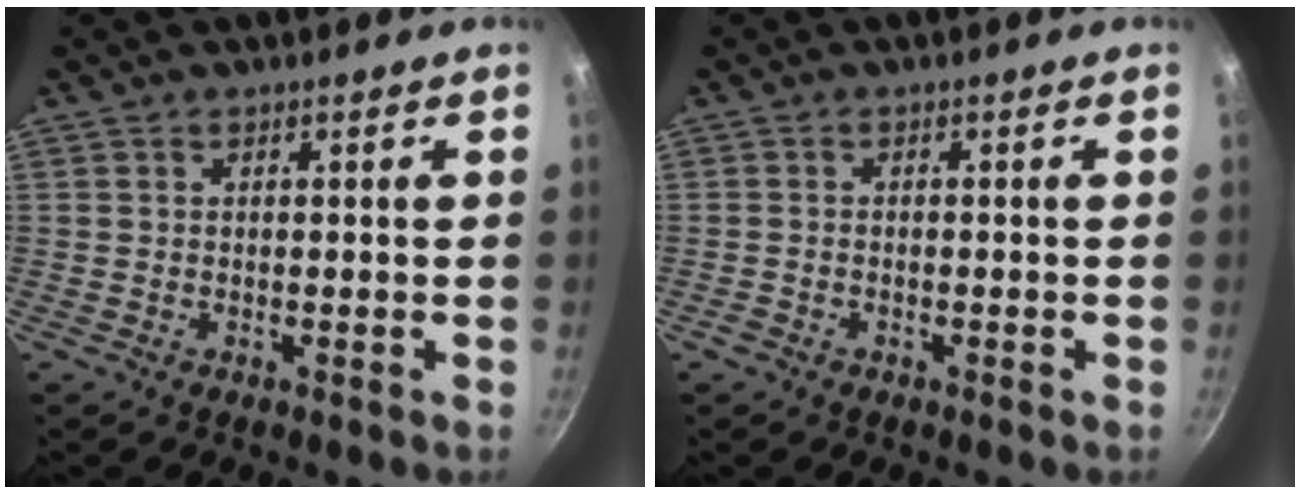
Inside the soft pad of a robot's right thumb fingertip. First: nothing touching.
{"total": 1.2, "force": [-0.9, 0.7, 0.5], "torque": [-0.018, 0.011, -0.016]}